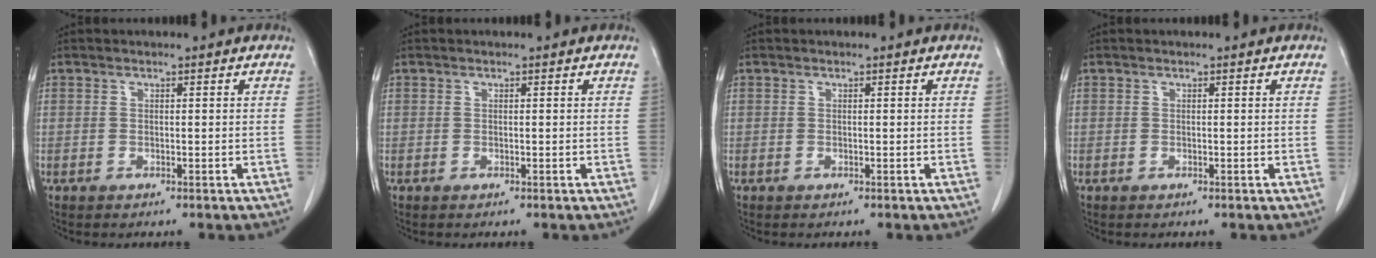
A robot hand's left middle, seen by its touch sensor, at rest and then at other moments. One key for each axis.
{"total": 0.0}
{"total": 0.0}
{"total": 0.0}